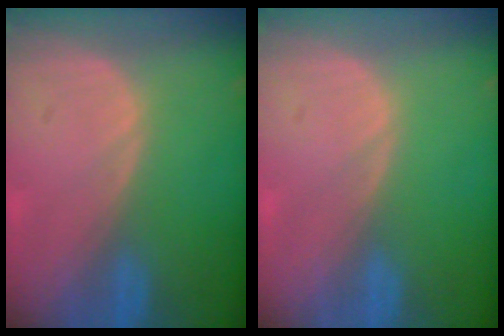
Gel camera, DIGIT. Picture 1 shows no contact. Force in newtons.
{"total": 0.0}